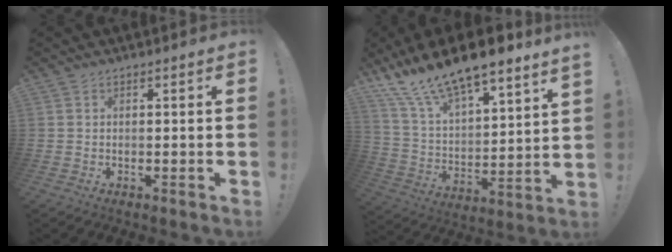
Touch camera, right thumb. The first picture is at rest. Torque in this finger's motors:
{"motor_torque": [-0.70, 2.63, 1.26, 1.25, 0.16]}